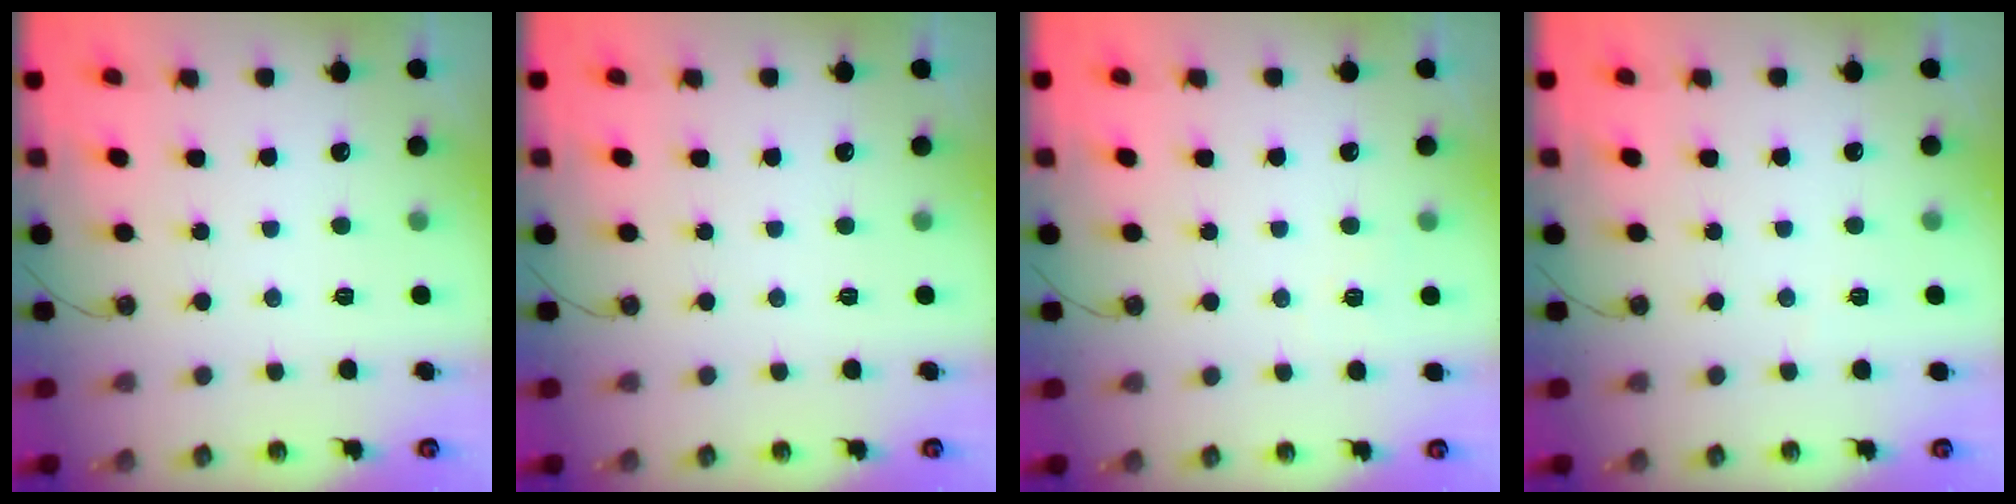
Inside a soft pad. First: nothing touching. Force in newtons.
{"total": 0.0}
{"total": 4.0, "press": 4.0, "slide": 0.2}
{"total": 2.0, "press": 2.0, "slide": 0.4}